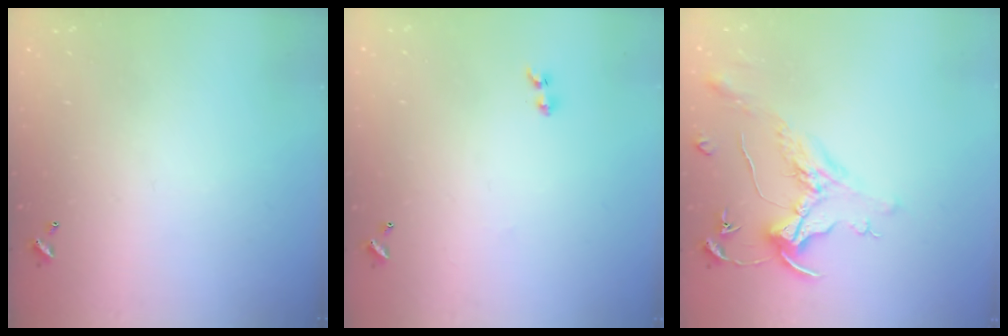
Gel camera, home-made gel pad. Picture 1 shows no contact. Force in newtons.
{"total": 2.0, "press": 1.7, "slide": 1.0}
{"total": 1.6, "press": 1.4, "slide": 0.7}